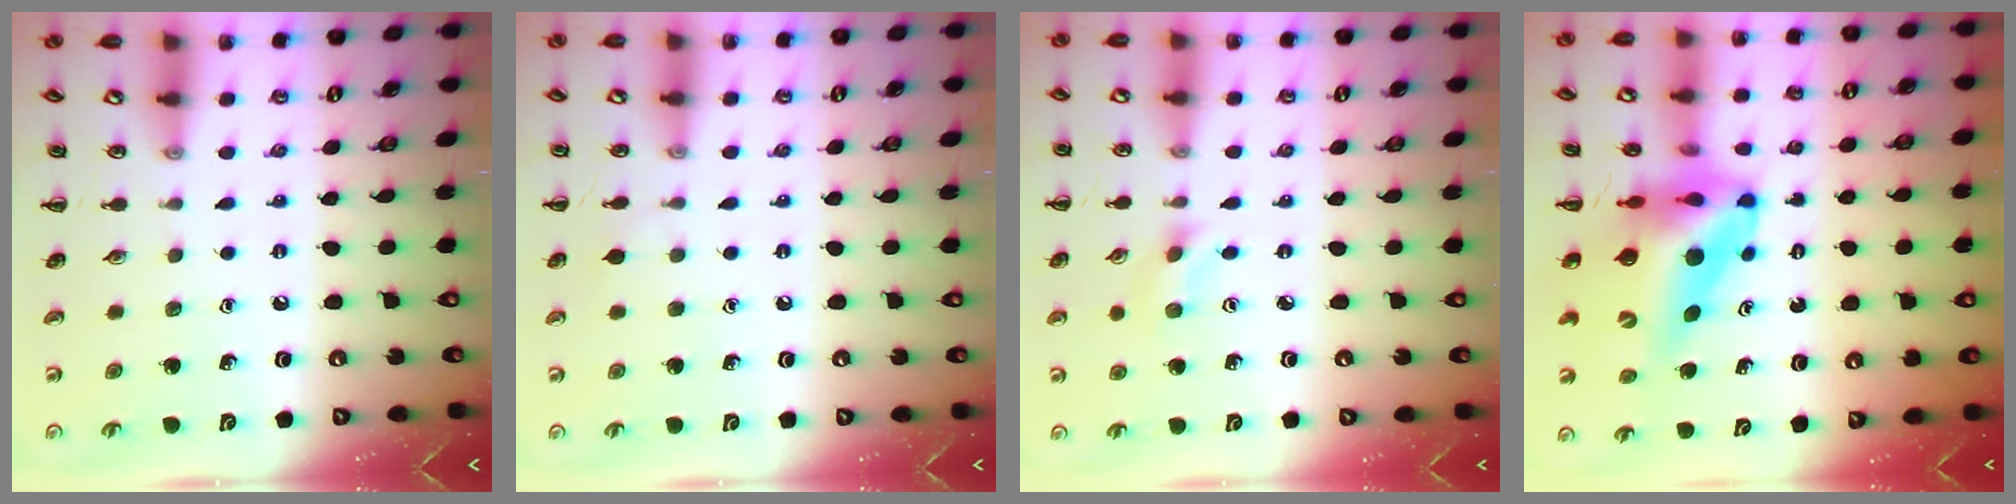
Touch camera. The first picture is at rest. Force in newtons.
{"total": 3.9, "press": 3.8, "slide": 0.9}
{"total": 1.6, "press": 1.5, "slide": 0.5}
{"total": 13.9, "press": 13.2, "slide": 4.2}